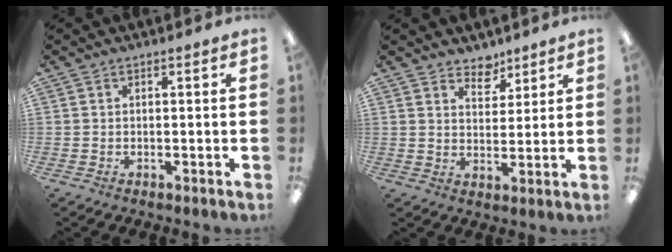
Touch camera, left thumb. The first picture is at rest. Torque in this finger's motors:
{"motor_torque": [0.00, -0.03, -0.32, -0.30, -0.03]}